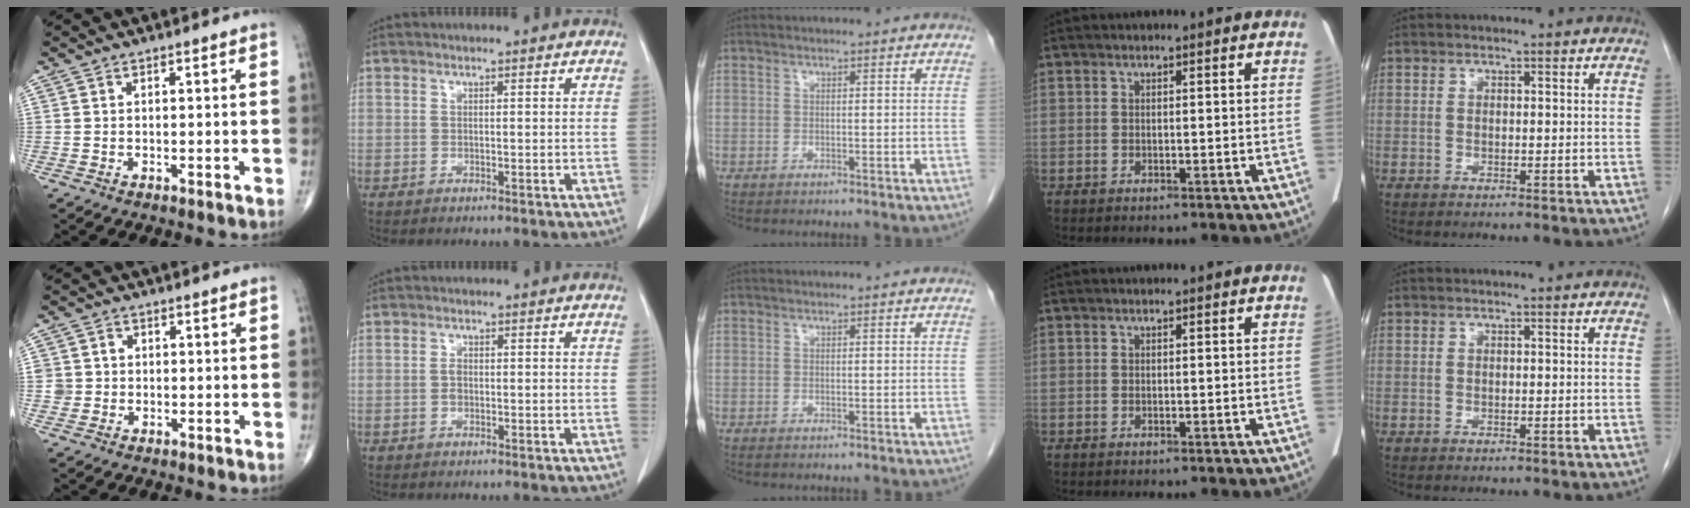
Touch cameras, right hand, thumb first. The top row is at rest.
{"thumb": {"total": 2.7, "force": [0.0, 2.7, 0.3], "torque": [0.016, 0.007, 0.000]}, "index": {"total": 1.7, "force": [-0.3, 0.9, 1.4], "torque": [-0.024, 0.003, -0.005]}}